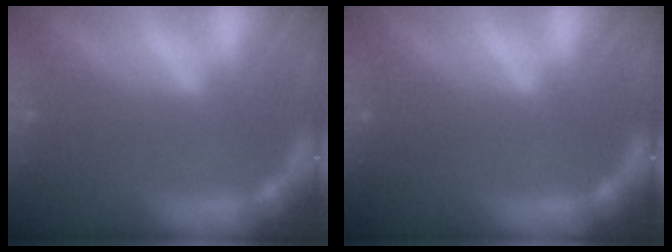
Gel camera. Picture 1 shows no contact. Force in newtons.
{"total": 0.9}